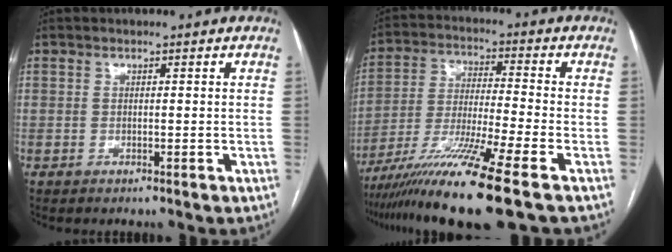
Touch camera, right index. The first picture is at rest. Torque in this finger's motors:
{"motor_torque": [1.11, -1.03, 0.90, 0.21]}